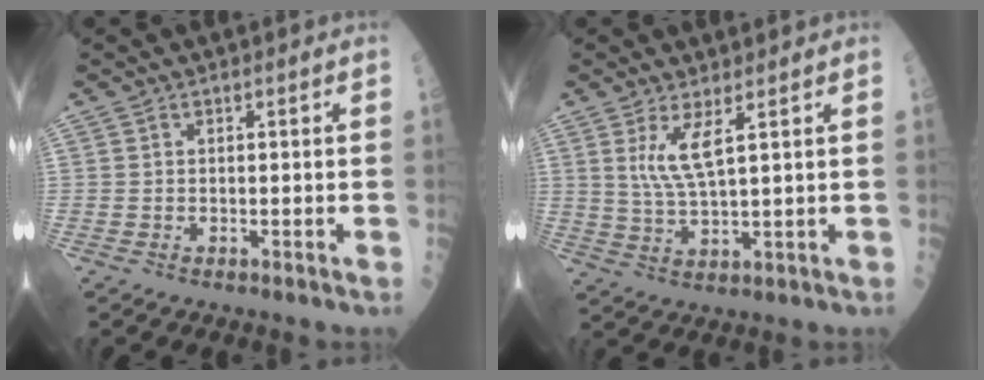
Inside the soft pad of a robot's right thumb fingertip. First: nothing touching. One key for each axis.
{"total": 5.6, "fx": 2.3, "fy": 0.7, "fz": 5.1, "tx": -0.111, "ty": -0.026, "tz": 0.055}